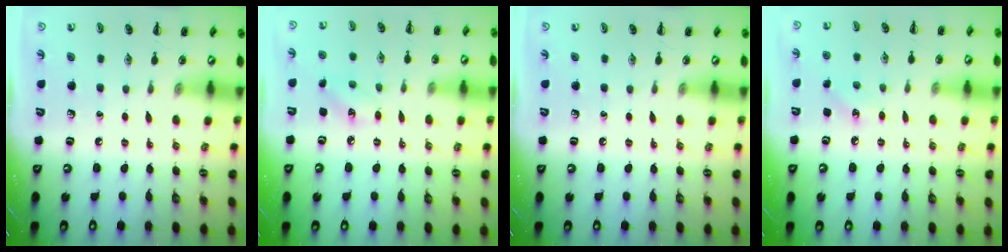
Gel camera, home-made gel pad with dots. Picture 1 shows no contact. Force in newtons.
{"total": 5.2, "press": 5.0, "slide": 1.4}
{"total": 0.0}
{"total": 5.9, "press": 5.6, "slide": 1.7}